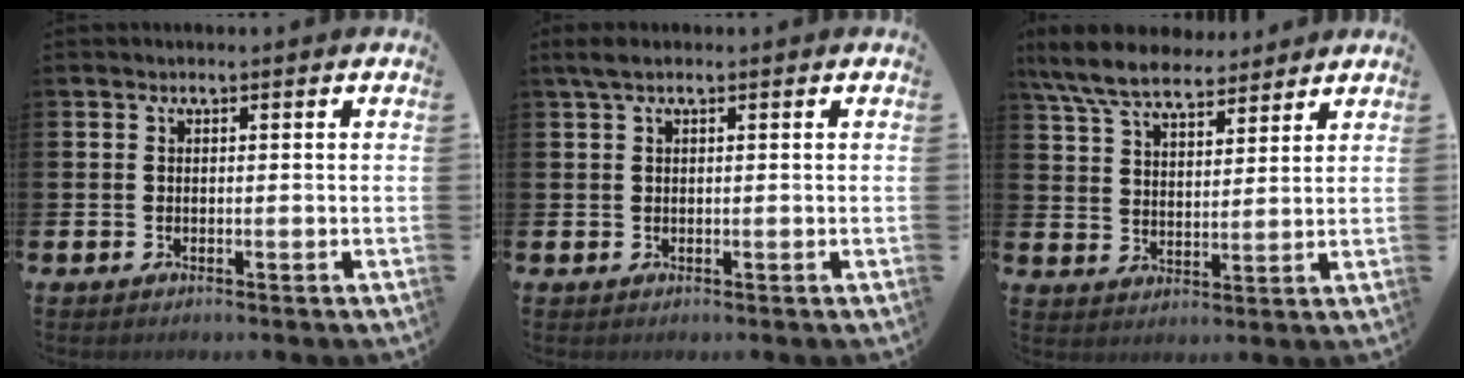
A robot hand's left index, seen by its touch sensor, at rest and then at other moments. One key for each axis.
{"total": 1.6, "fx": 1.0, "fy": 0.4, "fz": 1.2, "tx": -0.032, "ty": 0.008, "tz": 0.018}
{"total": 8.3, "fx": 7.5, "fy": 2.2, "fz": 2.6, "tx": -0.085, "ty": -0.025, "tz": 0.141}